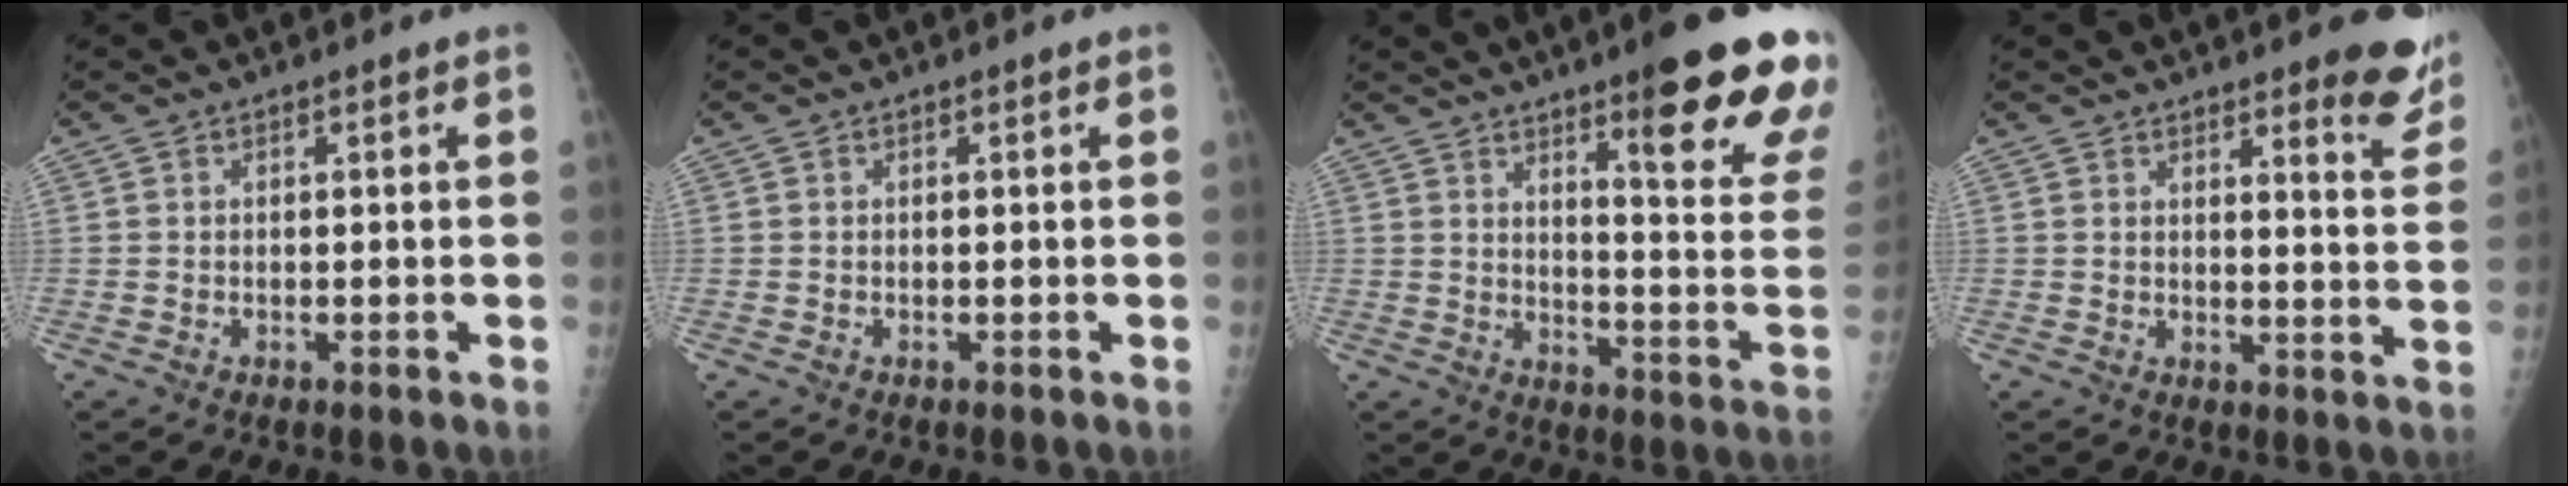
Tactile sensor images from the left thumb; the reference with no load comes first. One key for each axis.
{"total": 0.0}
{"total": 21.4, "fx": 13.2, "fy": 2.9, "fz": 16.6, "tx": -0.193, "ty": -0.070, "tz": 0.180}
{"total": 9.2, "fx": 7.0, "fy": 2.2, "fz": 5.6, "tx": -0.038, "ty": -0.045, "tz": 0.075}